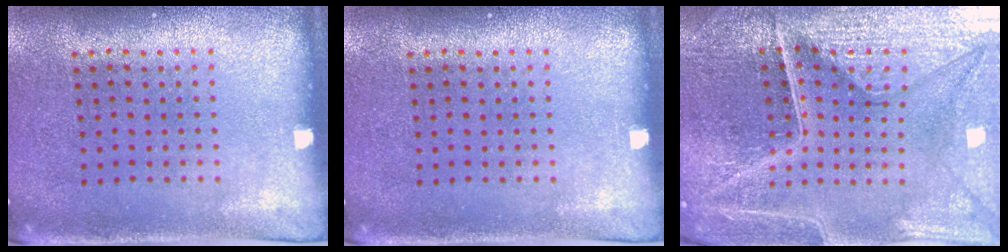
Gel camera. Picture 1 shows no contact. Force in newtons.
{"total": 0.0}
{"total": 5.4, "press": 5.1, "slide": 1.7}